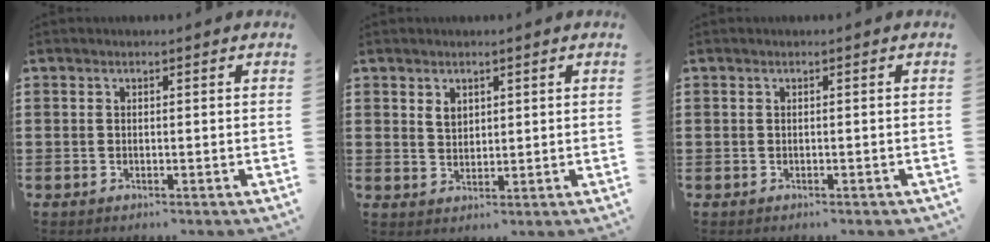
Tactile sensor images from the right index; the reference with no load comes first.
{"total": 2.1, "force": [1.3, 1.4, 0.9], "torque": [-0.022, 0.004, 0.024]}
{"total": 0.0}